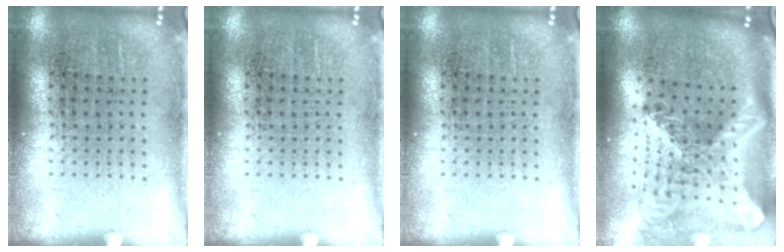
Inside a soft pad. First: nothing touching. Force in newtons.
{"total": 0.0}
{"total": 0.0}
{"total": 3.0, "press": 2.1, "slide": 2.1}